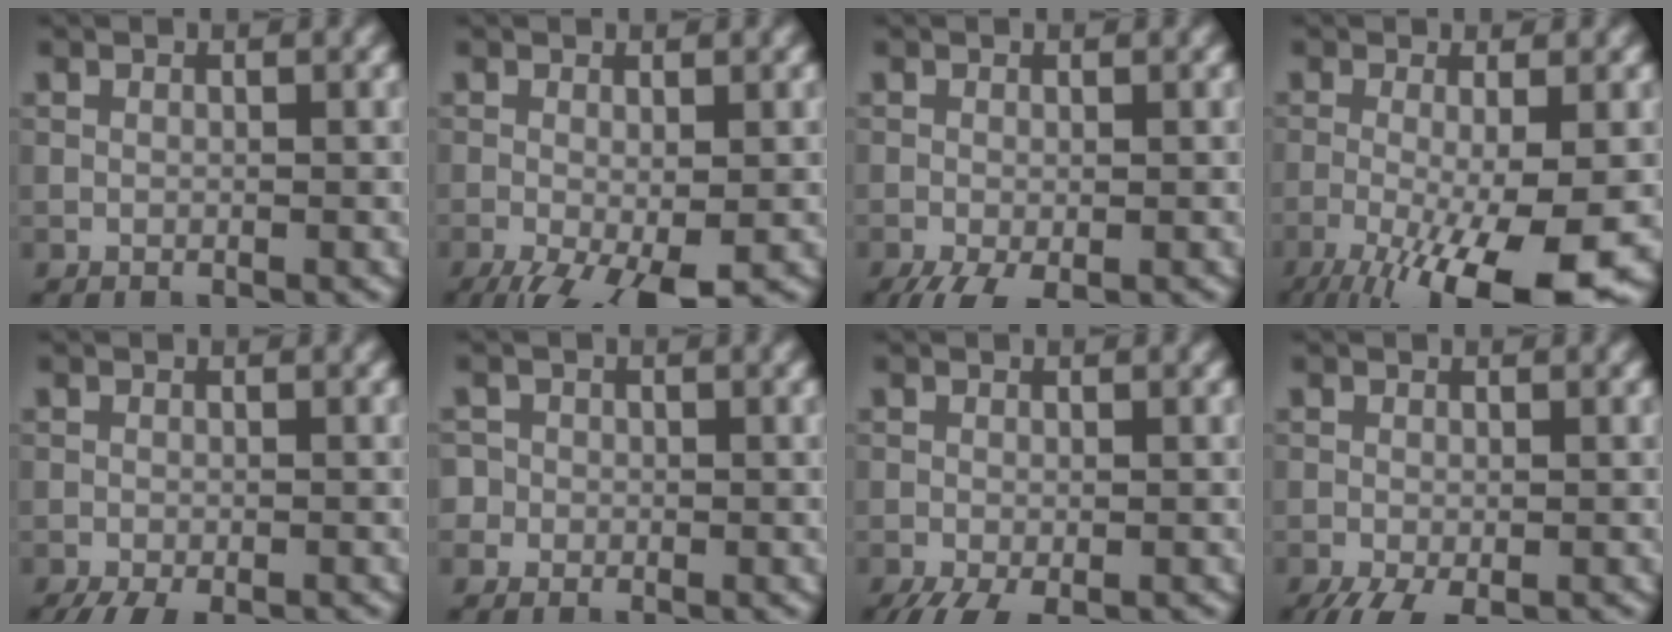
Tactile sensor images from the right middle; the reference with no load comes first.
{"total": 6.1, "force": [-3.3, 1.8, 4.9], "torque": [-0.086, -0.014, -0.054]}
{"total": 3.5, "force": [-2.3, 1.1, 2.5], "torque": [-0.046, -0.011, -0.039]}
{"total": 11.6, "force": [-5.2, 2.8, 10.0], "torque": [-0.165, -0.025, -0.084]}
{"total": 4.2, "force": [-3.3, 1.0, 2.4], "torque": [-0.036, -0.008, -0.054]}
{"total": 1.7, "force": [0.0, 1.7, 0.3], "torque": [0.008, 0.008, -0.014]}
{"total": 3.6, "force": [-2.4, 1.1, 2.4], "torque": [-0.042, -0.012, -0.041]}
{"total": 3.8, "force": [-2.6, 1.2, 2.5], "torque": [-0.045, -0.012, -0.043]}